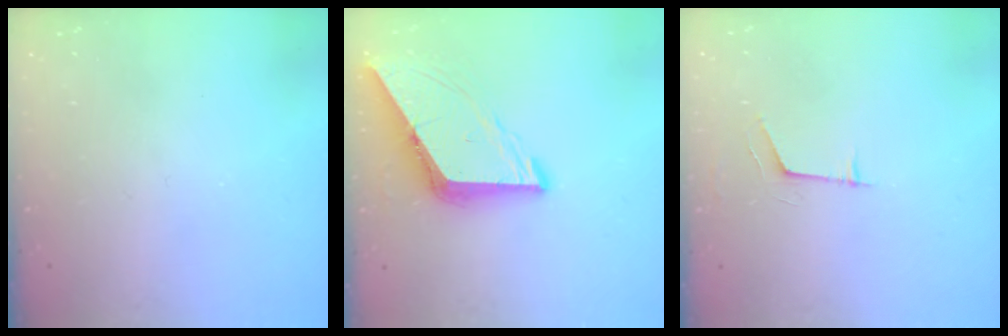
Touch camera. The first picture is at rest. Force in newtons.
{"total": 9.1, "press": 9.0, "slide": 1.1}
{"total": 4.4, "press": 4.3, "slide": 0.7}